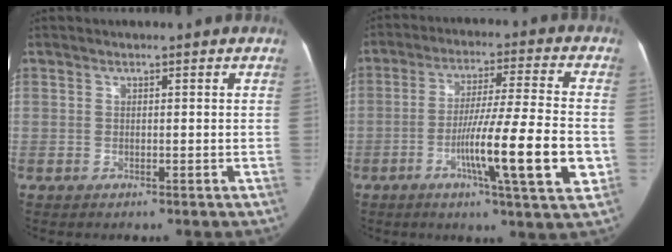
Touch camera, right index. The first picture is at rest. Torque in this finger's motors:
{"motor_torque": [0.82, -0.28, 0.37, 0.10]}